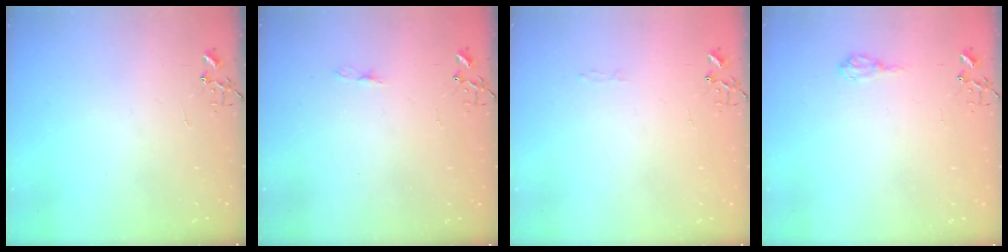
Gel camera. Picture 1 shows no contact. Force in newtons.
{"total": 5.8, "press": 5.8, "slide": 0.5}
{"total": 2.6, "press": 2.6, "slide": 0.3}
{"total": 7.2, "press": 7.1, "slide": 0.9}